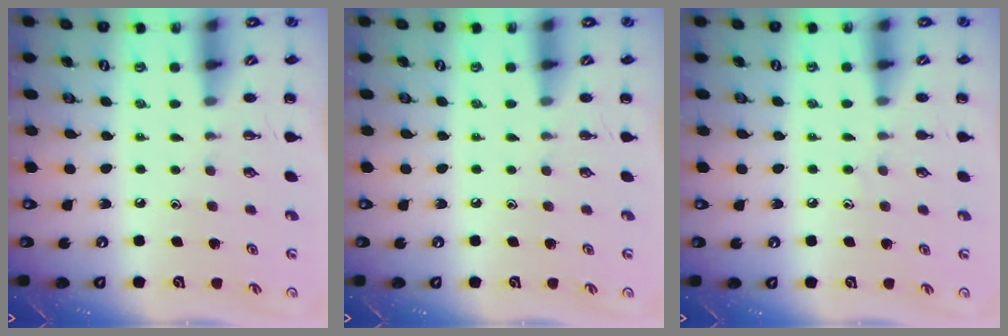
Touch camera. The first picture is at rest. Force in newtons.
{"total": 0.0}
{"total": 5.3, "press": 4.9, "slide": 2.0}